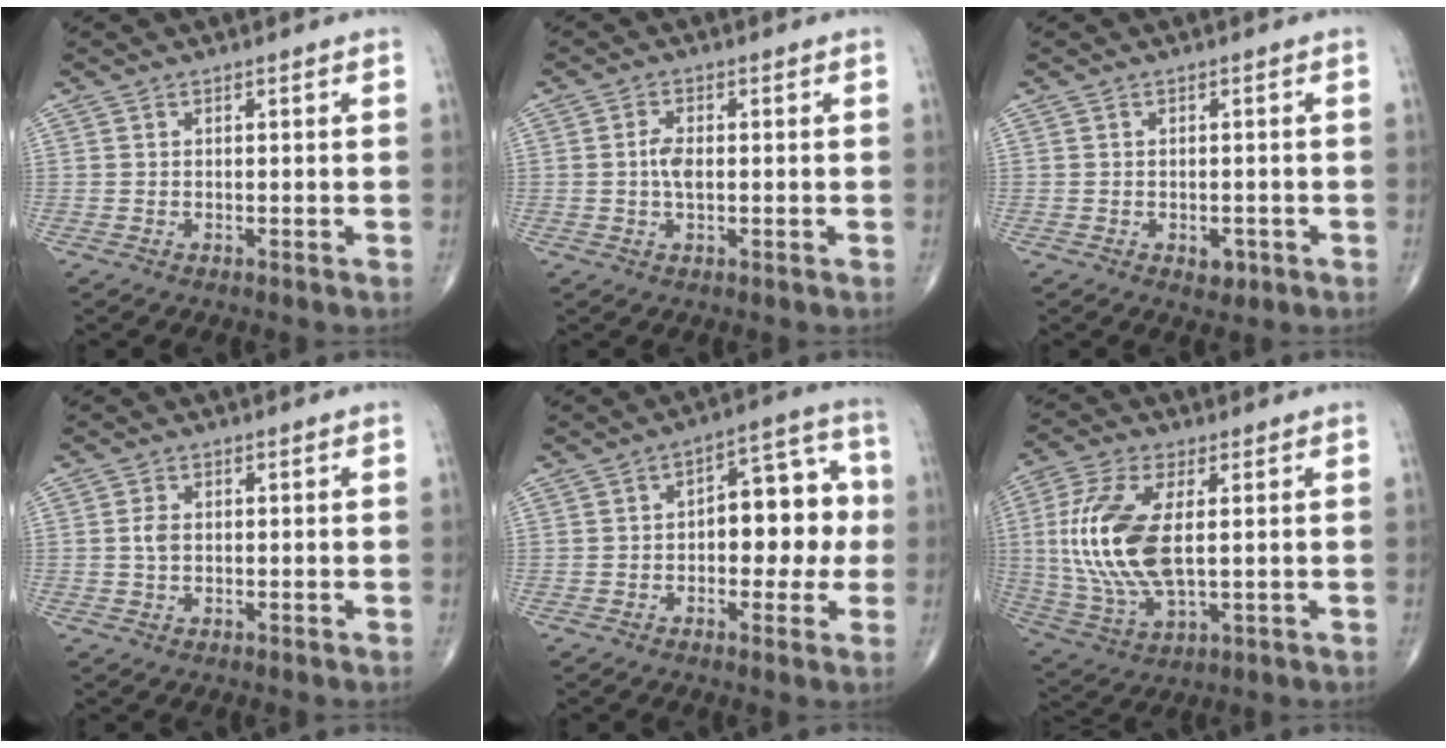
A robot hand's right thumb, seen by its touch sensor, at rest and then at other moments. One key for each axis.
{"total": 3.2, "fx": -0.1, "fy": 1.6, "fz": 2.8, "tx": -0.054, "ty": 0.004, "tz": -0.005}
{"total": 2.3, "fx": -0.9, "fy": 1.5, "fz": 1.5, "tx": -0.008, "ty": 0.002, "tz": -0.008}
{"total": 2.1, "fx": 0.1, "fy": 1.4, "fz": 1.6, "tx": -0.032, "ty": 0.002, "tz": -0.001}
{"total": 12.2, "fx": -0.2, "fy": 6.9, "fz": 10.0, "tx": -0.086, "ty": 0.040, "tz": -0.010}
{"total": 16.3, "fx": 1.5, "fy": 7.5, "fz": 14.4, "tx": -0.316, "ty": -0.008, "tz": 0.035}